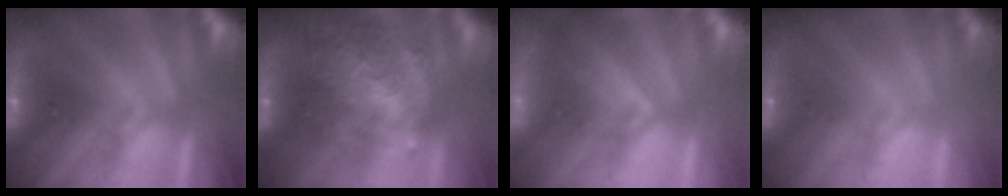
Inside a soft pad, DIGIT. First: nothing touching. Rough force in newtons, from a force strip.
{"total": 5.6}
{"total": 3.4}
{"total": 1.9}